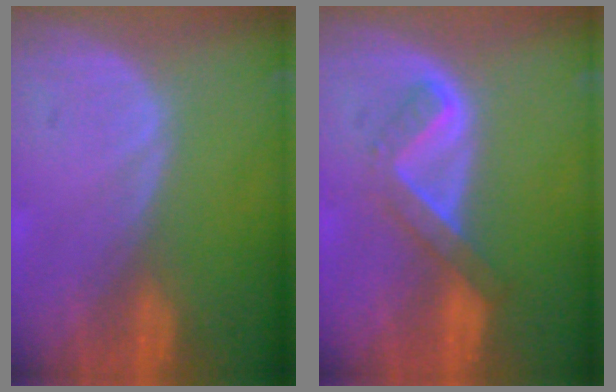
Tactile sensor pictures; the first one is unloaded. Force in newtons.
{"total": 5.2, "press": 4.6, "slide": 2.6}